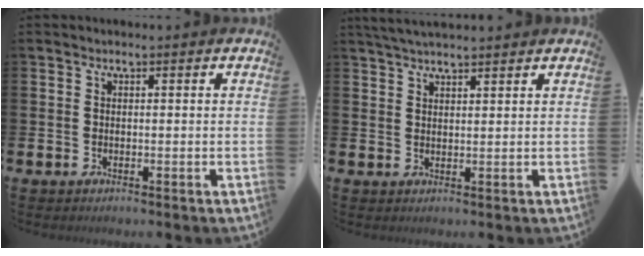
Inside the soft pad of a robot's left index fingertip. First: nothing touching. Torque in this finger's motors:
{"motor_torque": [1.04, -1.10, 0.20, 0.09]}